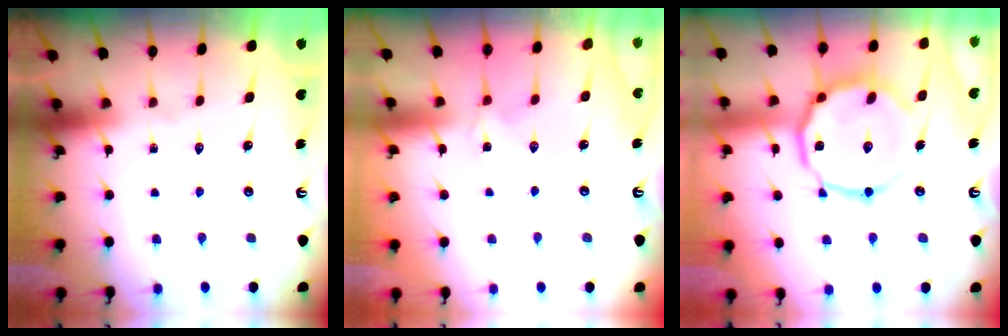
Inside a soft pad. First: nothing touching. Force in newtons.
{"total": 2.5, "press": 2.5, "slide": 0.3}
{"total": 17.9, "press": 17.8, "slide": 1.3}